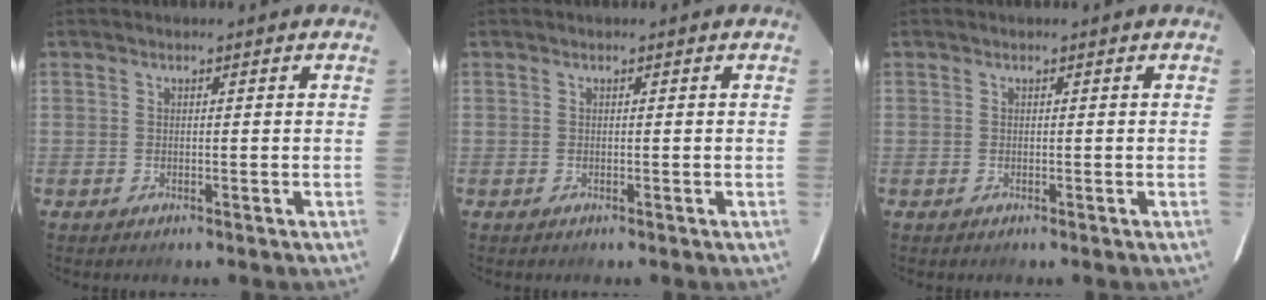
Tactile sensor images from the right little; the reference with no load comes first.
{"total": 0.0}
{"total": 0.0}